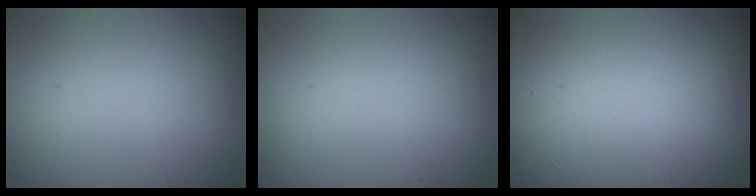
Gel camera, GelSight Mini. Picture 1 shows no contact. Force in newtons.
{"total": 0.0}
{"total": 23.1, "press": 23.1, "slide": 1.2}